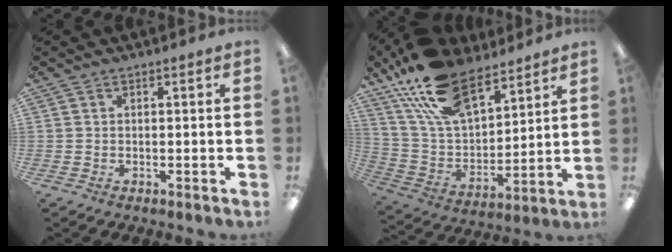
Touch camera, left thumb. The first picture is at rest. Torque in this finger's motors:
{"motor_torque": [0.78, 0.08, 1.46, -1.30, 0.61]}